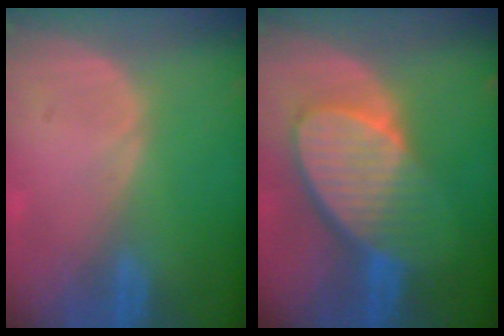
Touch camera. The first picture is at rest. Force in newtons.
{"total": 9.4, "press": 8.3, "slide": 4.4}